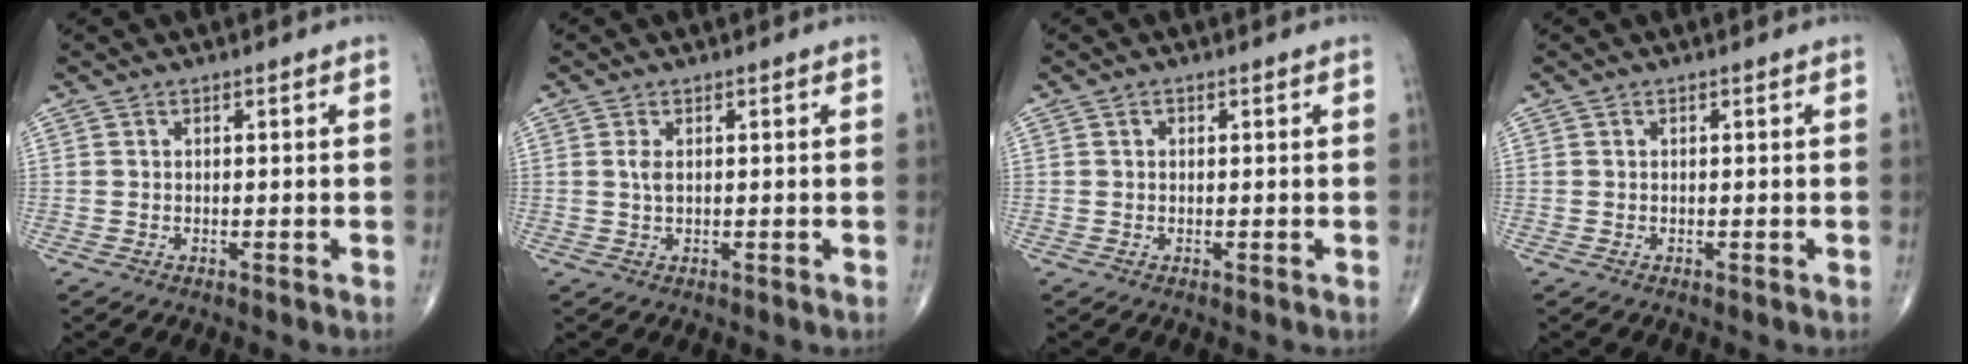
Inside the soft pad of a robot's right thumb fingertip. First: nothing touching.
{"total": 1.6, "force": [0.4, 0.7, 1.4], "torque": [-0.032, 0.001, 0.014]}
{"total": 0.6, "force": [0.2, 0.5, 0.3], "torque": [-0.002, 0.001, 0.003]}
{"total": 0.0}